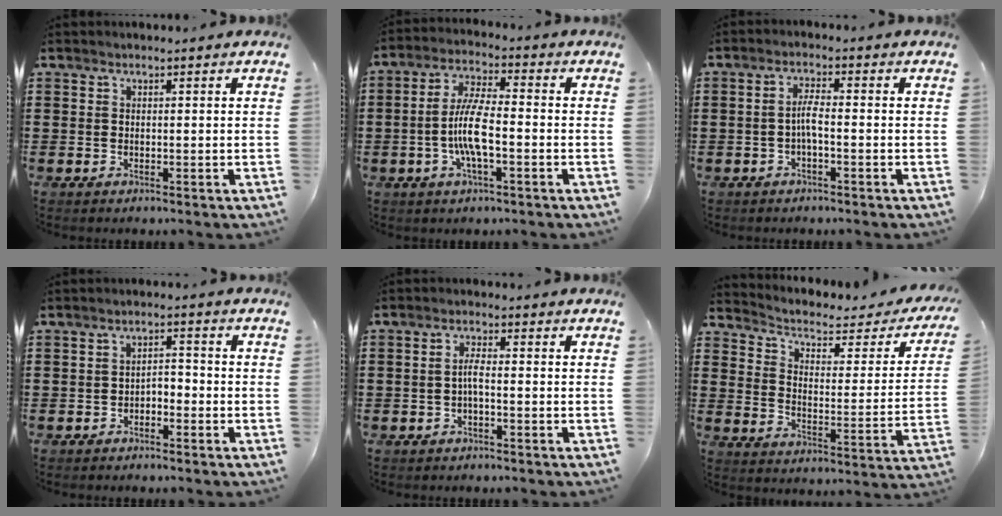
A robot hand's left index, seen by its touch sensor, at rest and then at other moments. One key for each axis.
{"total": 7.9, "fx": -1.7, "fy": 2.5, "fz": 7.4, "tx": -0.168, "ty": -0.005, "tz": -0.041}
{"total": 3.0, "fx": -0.7, "fy": 0.6, "fz": 2.9, "tx": -0.062, "ty": 0.001, "tz": -0.017}
{"total": 2.1, "fx": -1.8, "fy": 0.8, "fz": 0.8, "tx": -0.021, "ty": 0.003, "tz": -0.041}
{"total": 2.4, "fx": -0.7, "fy": 0.9, "fz": 2.2, "tx": -0.049, "ty": 0.002, "tz": -0.017}
{"total": 3.2, "fx": 2.1, "fy": 1.3, "fz": 2.1, "tx": -0.055, "ty": -0.017, "tz": 0.026}